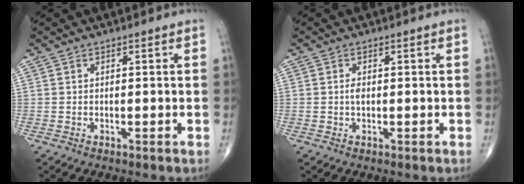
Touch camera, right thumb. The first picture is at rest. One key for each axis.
{"total": 1.3, "fx": 0.0, "fy": 0.7, "fz": 1.1, "tx": -0.021, "ty": 0.001, "tz": -0.002}